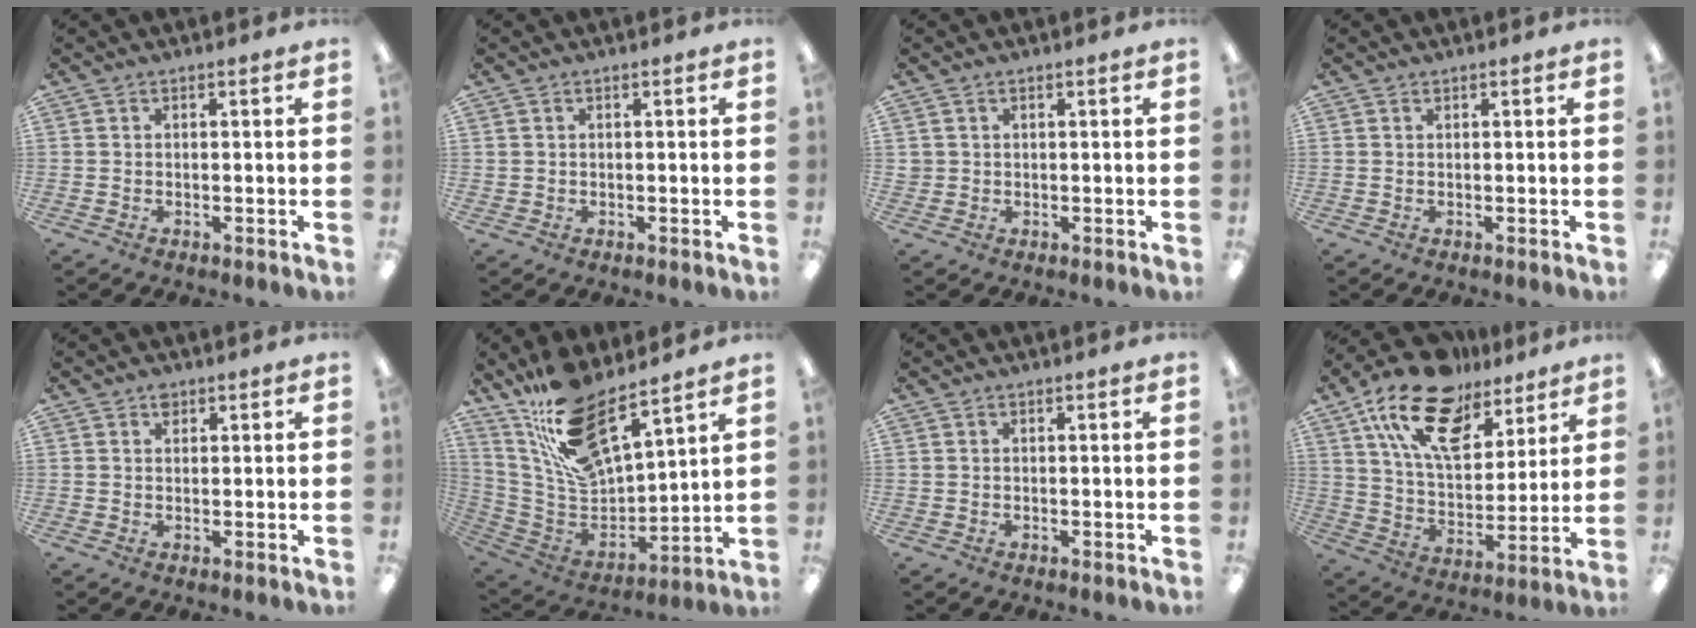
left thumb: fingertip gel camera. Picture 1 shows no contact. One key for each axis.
{"total": 0.7, "fx": 0.3, "fy": 0.6, "fz": 0.1, "tx": -0.002, "ty": 0.005, "tz": 0.004}
{"total": 1.4, "fx": 0.5, "fy": 1.3, "fz": 0.3, "tx": -0.008, "ty": 0.003, "tz": 0.008}
{"total": 0.0}
{"total": 1.8, "fx": 1.1, "fy": 1.2, "fz": 0.8, "tx": -0.002, "ty": -0.006, "tz": 0.017}
{"total": 16.5, "fx": 12.9, "fy": 5.4, "fz": 8.8, "tx": -0.187, "ty": -0.088, "tz": 0.236}
{"total": 0.0}
{"total": 20.3, "fx": 13.0, "fy": 10.5, "fz": 11.7, "tx": -0.214, "ty": -0.063, "tz": 0.233}